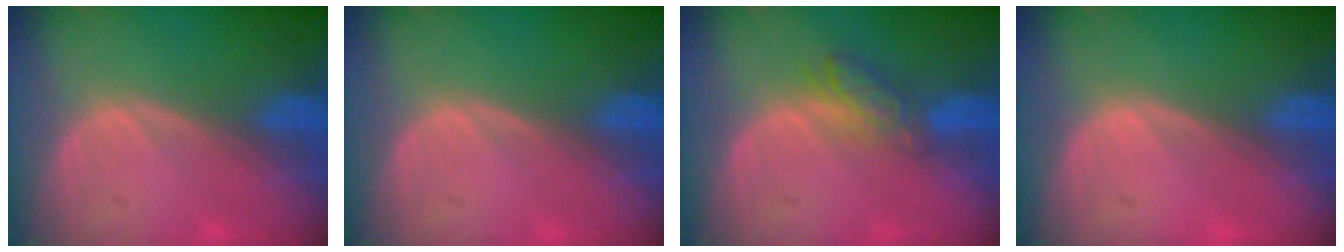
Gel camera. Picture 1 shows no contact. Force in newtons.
{"total": 0.0}
{"total": 4.3, "press": 4.1, "slide": 1.1}
{"total": 0.0}